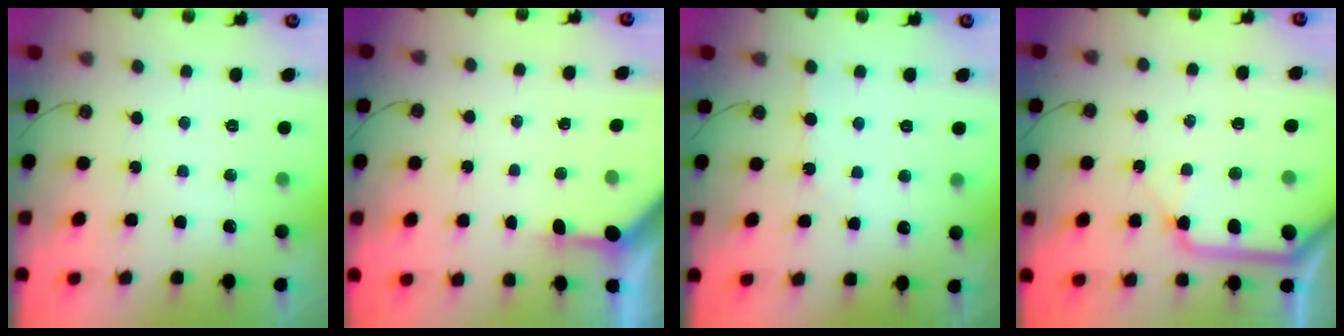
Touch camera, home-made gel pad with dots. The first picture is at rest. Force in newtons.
{"total": 3.2, "press": 3.2, "slide": 0.4}
{"total": 2.7, "press": 2.7, "slide": 0.4}
{"total": 11.2, "press": 11.1, "slide": 1.4}